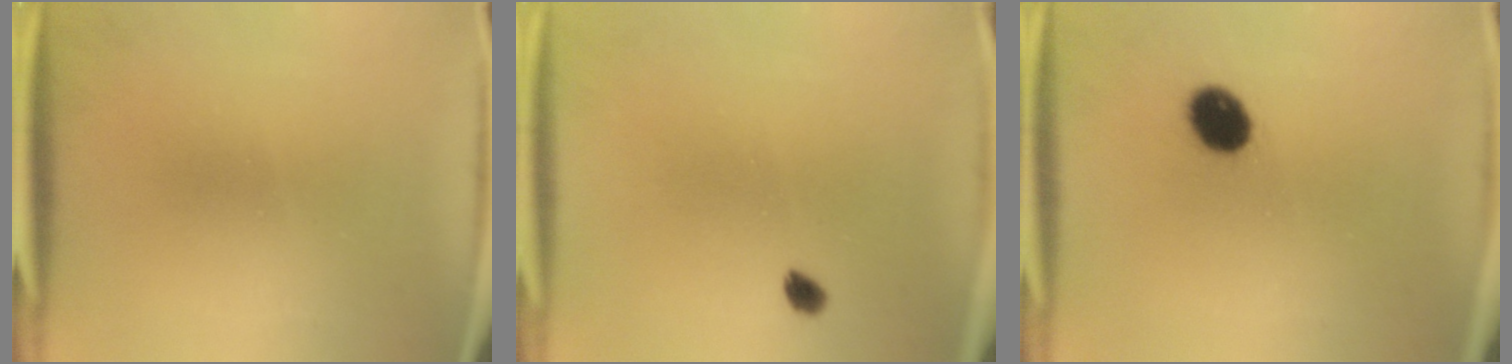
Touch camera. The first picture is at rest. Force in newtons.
{"total": 1.7}
{"total": 7.2}